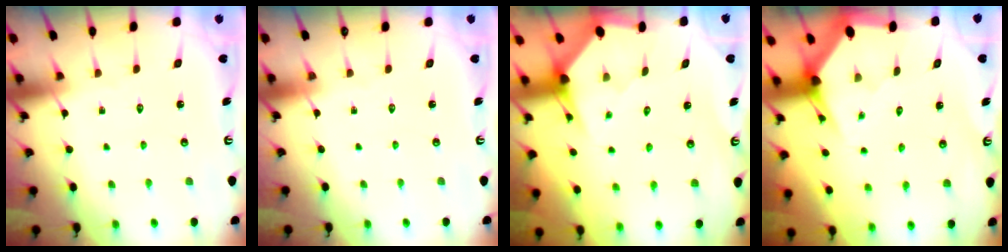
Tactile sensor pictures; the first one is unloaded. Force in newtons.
{"total": 0.0}
{"total": 2.7, "press": 2.7, "slide": 0.2}
{"total": 3.0, "press": 3.0, "slide": 0.2}